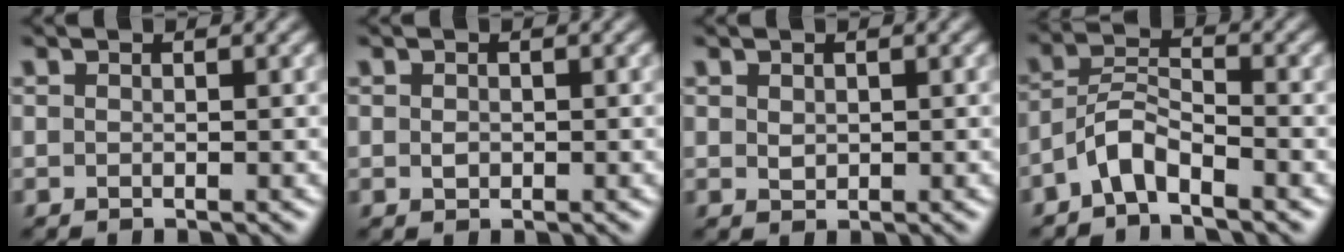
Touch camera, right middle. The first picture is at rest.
{"total": 0.7, "force": [0.0, 0.6, 0.4], "torque": [-0.008, -0.002, -0.002]}
{"total": 0.9, "force": [0.3, 0.7, 0.5], "torque": [-0.011, -0.001, 0.006]}
{"total": 3.1, "force": [-2.3, 0.9, 1.8], "torque": [-0.036, 0.014, -0.055]}